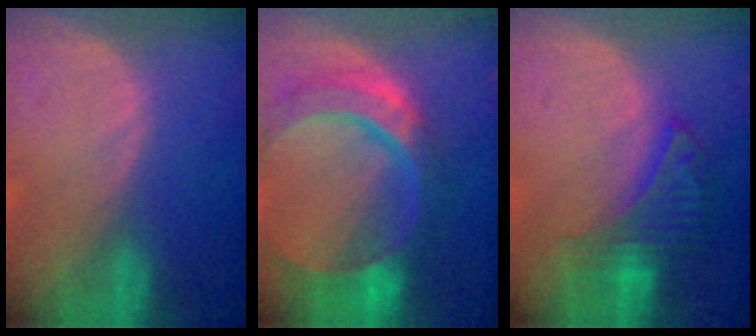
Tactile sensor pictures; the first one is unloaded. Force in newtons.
{"total": 11.1, "press": 9.2, "slide": 6.1}
{"total": 6.6, "press": 6.2, "slide": 2.4}